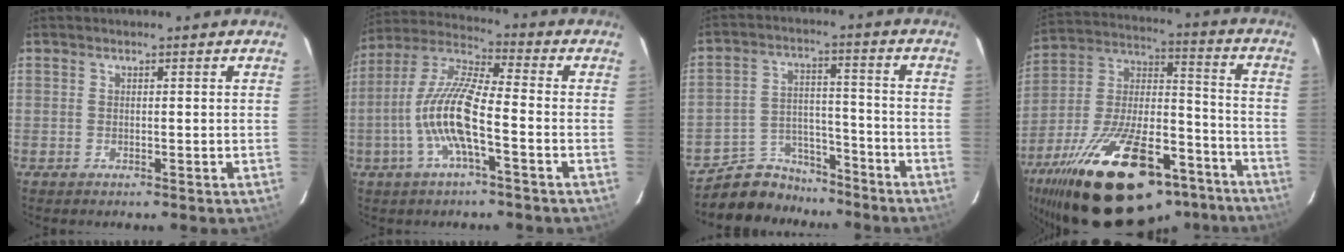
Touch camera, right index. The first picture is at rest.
{"total": 12.6, "force": [-3.8, 2.3, 11.8], "torque": [-0.243, 0.003, -0.078]}
{"total": 10.0, "force": [-8.7, 4.9, 0.7], "torque": [-0.028, 0.039, -0.138]}
{"total": 34.8, "force": [-23.5, 14.1, 21.4], "torque": [-0.386, 0.002, -0.348]}